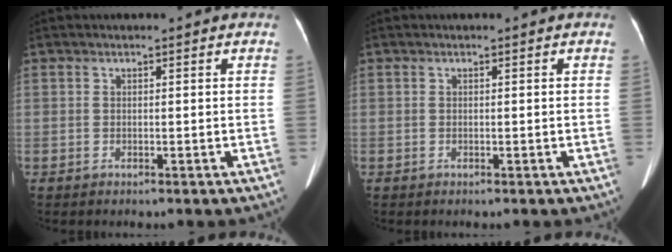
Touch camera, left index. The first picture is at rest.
{"total": 0.0}